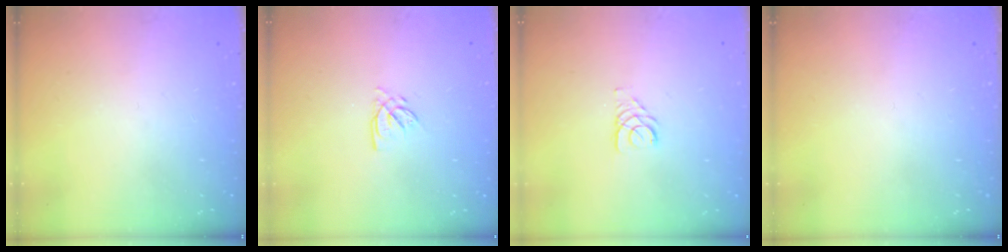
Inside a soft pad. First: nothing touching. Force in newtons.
{"total": 2.5, "press": 2.5, "slide": 0.3}
{"total": 2.7, "press": 2.7, "slide": 0.2}
{"total": 0.0}